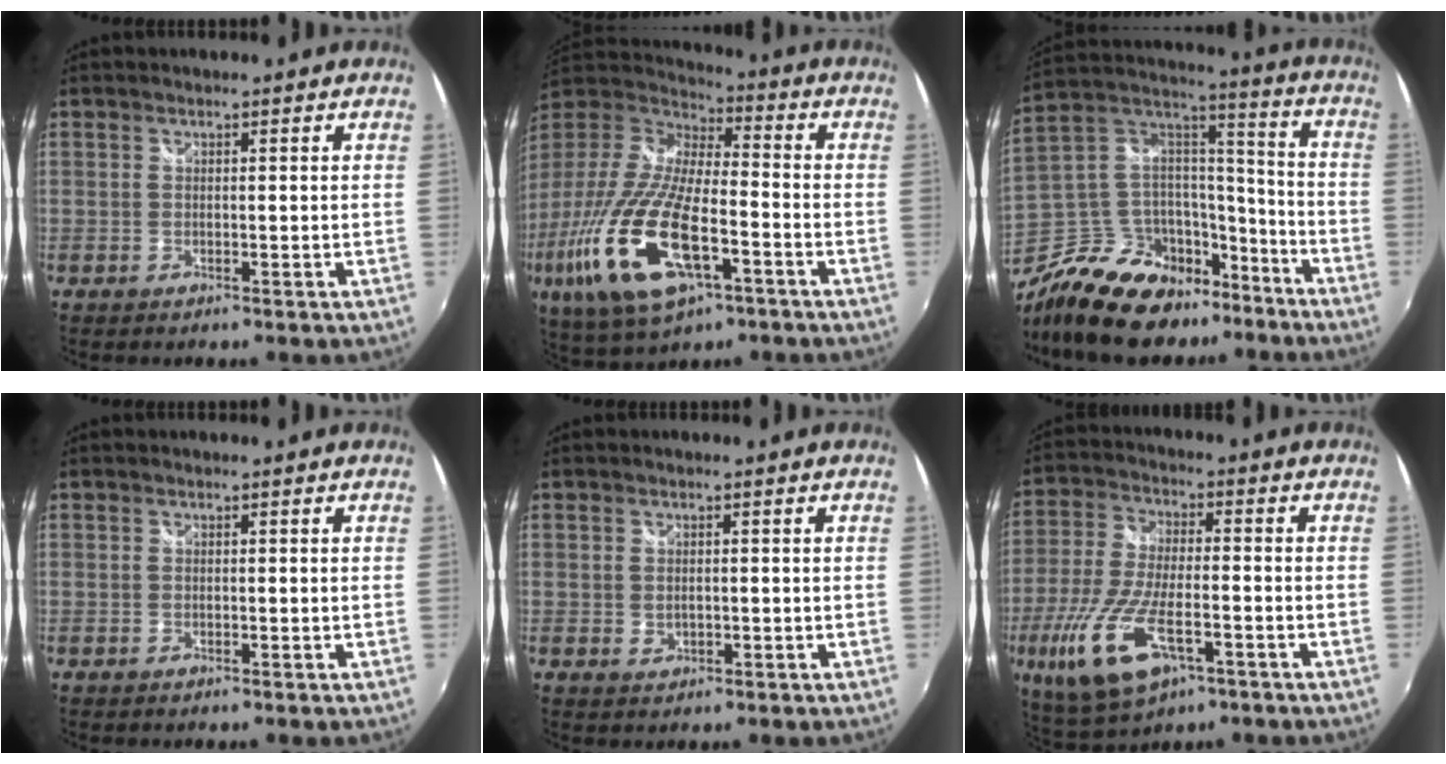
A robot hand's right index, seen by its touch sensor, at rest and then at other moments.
{"total": 25.5, "force": [-10.1, 9.6, 21.3], "torque": [-0.445, -0.061, -0.185]}
{"total": 22.7, "force": [-15.9, 12.0, 10.8], "torque": [-0.236, 0.042, -0.245]}
{"total": 0.0}
{"total": 1.4, "force": [0.0, 1.1, 0.8], "torque": [-0.013, 0.001, 0.002]}
{"total": 16.6, "force": [-7.4, 6.8, 13.3], "torque": [-0.289, -0.035, -0.135]}